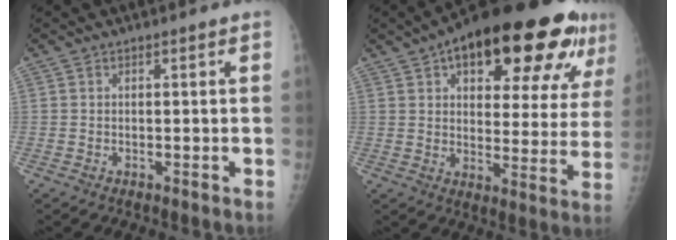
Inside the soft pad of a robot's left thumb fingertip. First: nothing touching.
{"total": 26.4, "force": [13.7, 10.6, 20.0], "torque": [-0.250, -0.004, 0.192]}